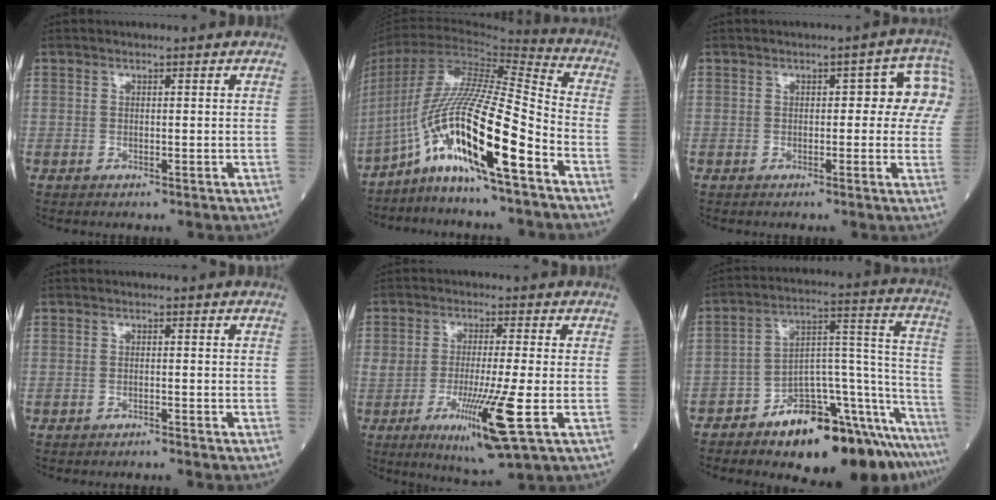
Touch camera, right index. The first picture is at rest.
{"total": 17.6, "force": [-8.4, 2.7, 15.2], "torque": [-0.311, 0.006, -0.149]}
{"total": 7.5, "force": [1.1, 3.3, 6.7], "torque": [-0.058, 0.031, 0.007]}
{"total": 2.1, "force": [-2.0, -0.2, 0.6], "torque": [-0.007, 0.000, -0.025]}
{"total": 10.3, "force": [-3.1, 0.1, 9.8], "torque": [-0.174, -0.030, -0.049]}
{"total": 19.7, "force": [-14.9, 5.2, 11.8], "torque": [-0.092, 0.055, -0.222]}